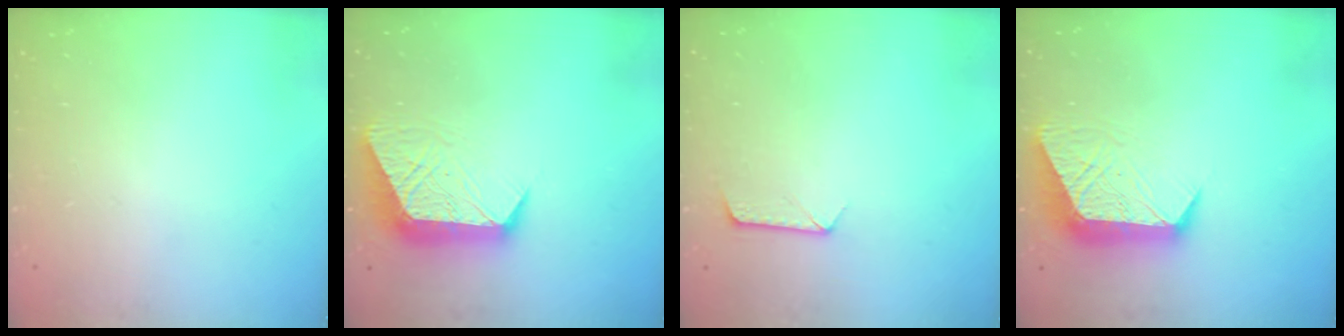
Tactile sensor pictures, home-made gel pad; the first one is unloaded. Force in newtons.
{"total": 12.3, "press": 12.2, "slide": 1.1}
{"total": 7.8, "press": 7.7, "slide": 0.5}
{"total": 12.3, "press": 12.2, "slide": 1.1}